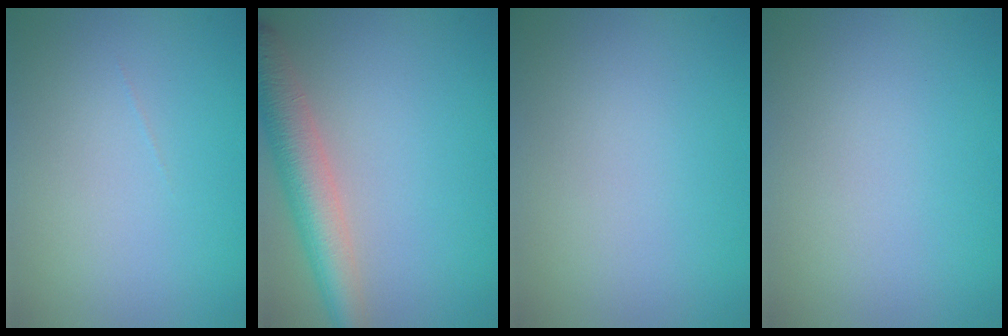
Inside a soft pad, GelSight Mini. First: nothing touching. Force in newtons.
{"total": 5.7, "press": 5.7, "slide": 0.4}
{"total": 0.0}
{"total": 0.0}